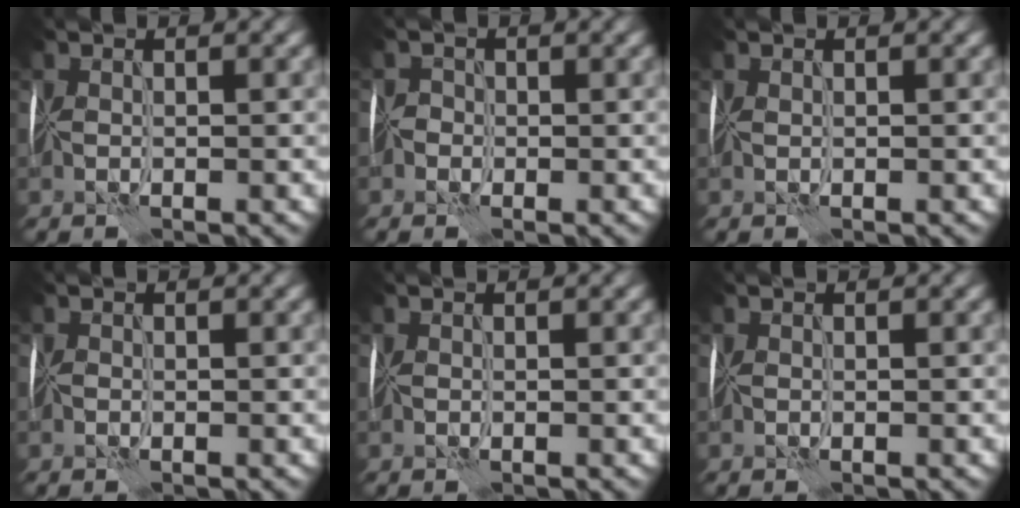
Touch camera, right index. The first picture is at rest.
{"total": 1.3, "force": [-0.9, 0.9, -0.4], "torque": [0.008, 0.005, -0.022]}
{"total": 0.0}
{"total": 0.0}
{"total": 0.0}
{"total": 0.0}